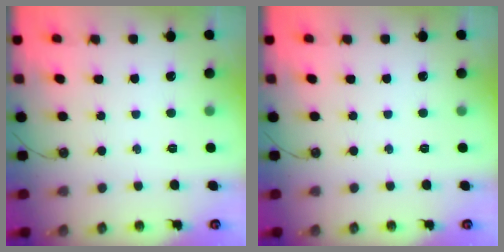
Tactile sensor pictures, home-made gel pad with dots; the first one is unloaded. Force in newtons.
{"total": 0.0}